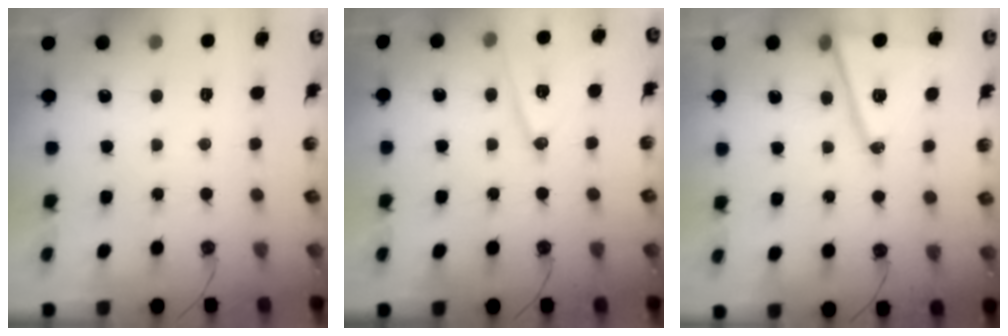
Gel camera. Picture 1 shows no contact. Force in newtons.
{"total": 12.6, "press": 12.1, "slide": 3.4}
{"total": 14.8, "press": 14.3, "slide": 3.9}